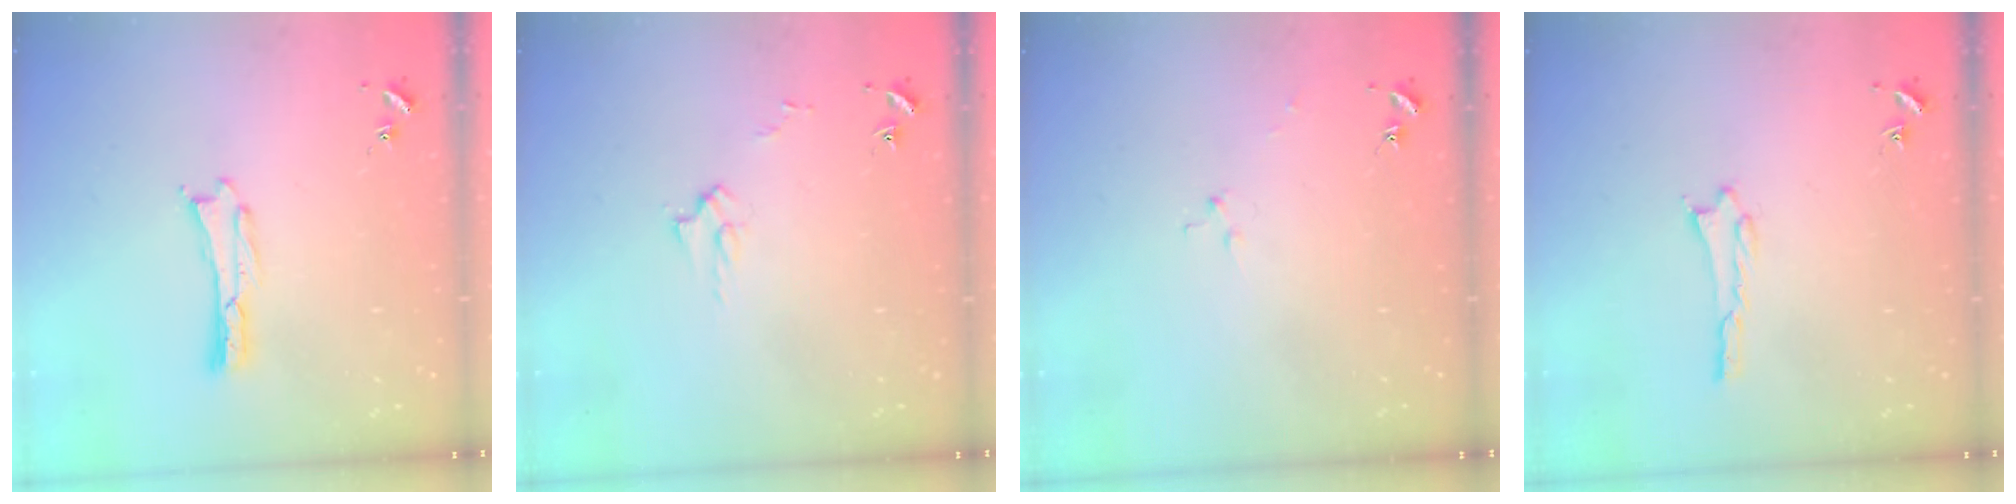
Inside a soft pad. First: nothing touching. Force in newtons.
{"total": 2.6, "press": 2.6, "slide": 0.3}
{"total": 2.5, "press": 2.5, "slide": 0.3}
{"total": 1.4, "press": 1.4, "slide": 0.2}